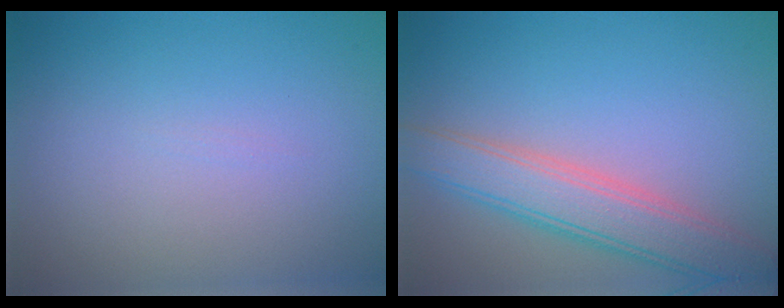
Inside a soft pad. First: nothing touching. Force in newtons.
{"total": 5.2, "press": 5.2, "slide": 0.2}